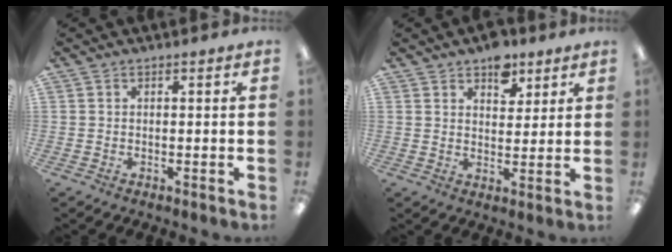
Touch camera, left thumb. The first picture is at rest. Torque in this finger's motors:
{"motor_torque": [0.89, 0.59, 0.75, -0.59, 0.02]}